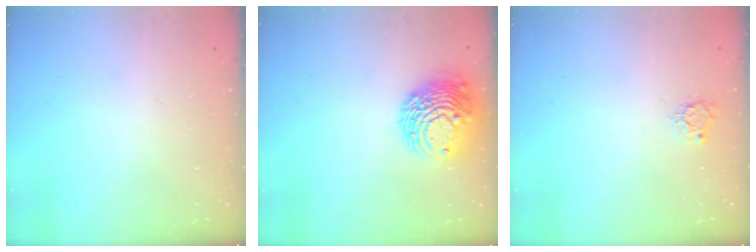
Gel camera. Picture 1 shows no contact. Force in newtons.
{"total": 11.0, "press": 10.9, "slide": 1.6}
{"total": 5.2, "press": 5.2, "slide": 0.4}